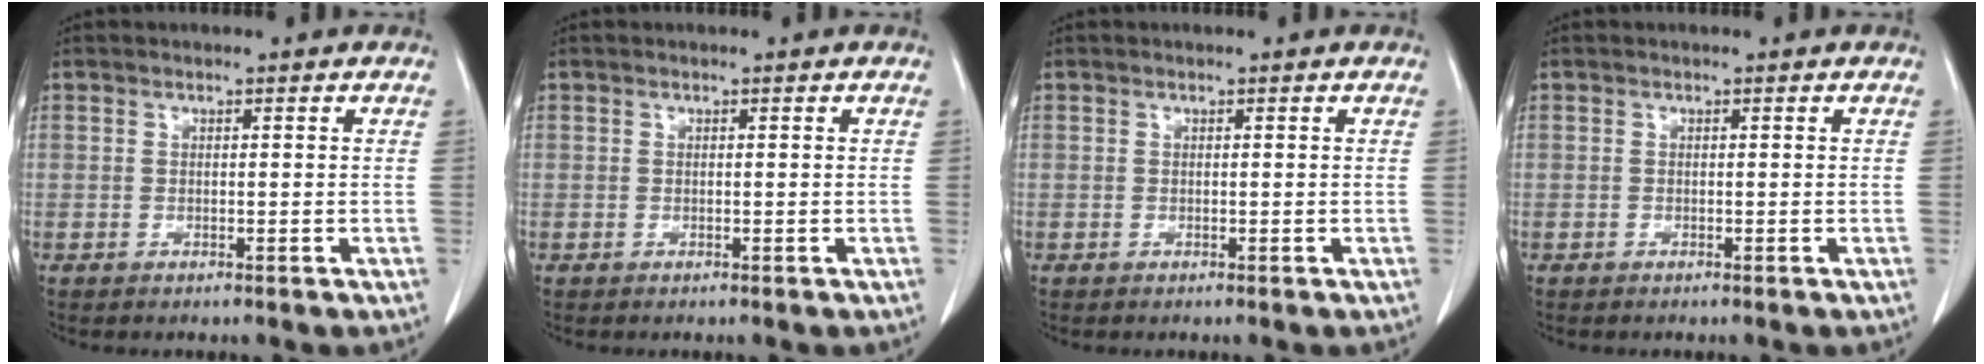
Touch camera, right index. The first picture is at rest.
{"total": 0.0}
{"total": 0.0}
{"total": 0.0}